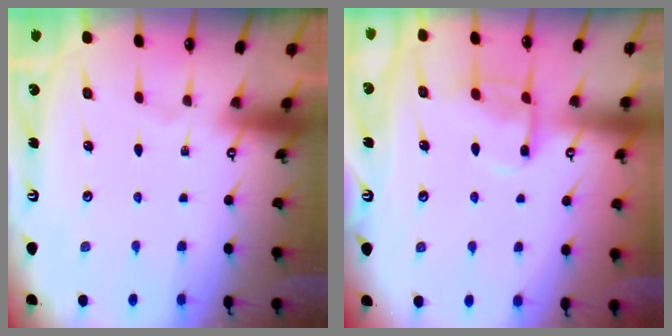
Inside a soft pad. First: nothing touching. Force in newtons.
{"total": 9.2, "press": 9.2, "slide": 0.9}